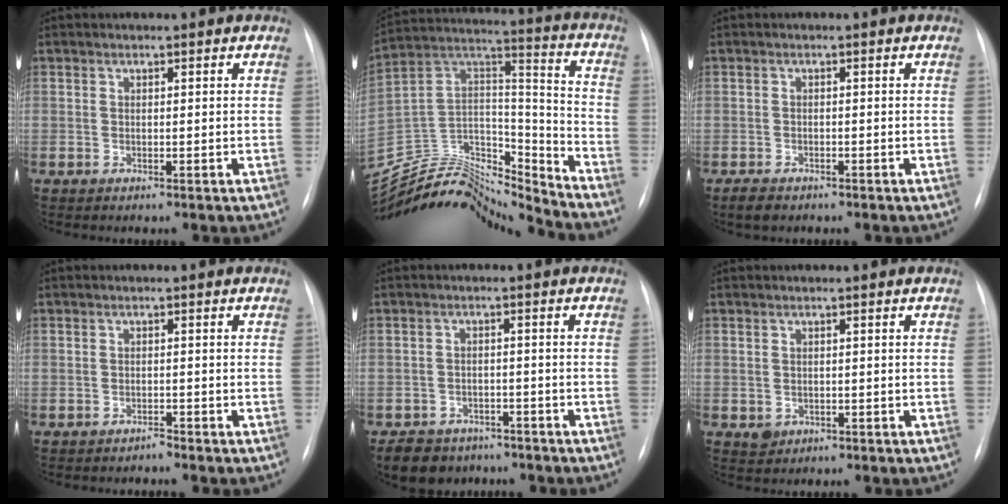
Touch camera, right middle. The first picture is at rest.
{"total": 21.6, "force": [-20.9, 3.1, 4.4], "torque": [-0.080, 0.052, -0.354]}
{"total": 2.3, "force": [-1.7, 1.1, 1.0], "torque": [-0.022, -0.002, -0.022]}
{"total": 0.9, "force": [-0.8, -0.1, -0.2], "torque": [0.004, -0.005, -0.011]}
{"total": 6.8, "force": [-5.3, 4.1, 1.1], "torque": [-0.017, 0.005, -0.080]}
{"total": 1.6, "force": [-0.5, 1.4, 0.5], "torque": [-0.006, 0.002, -0.001]}